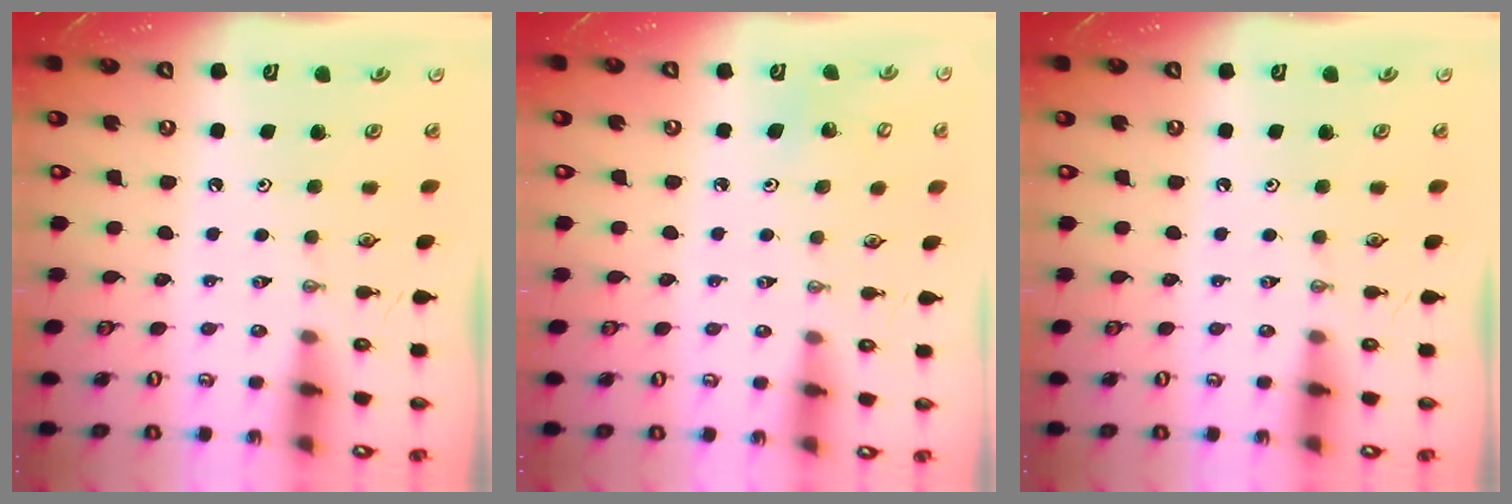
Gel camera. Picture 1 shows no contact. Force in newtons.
{"total": 3.2, "press": 3.2, "slide": 0.2}
{"total": 0.0}